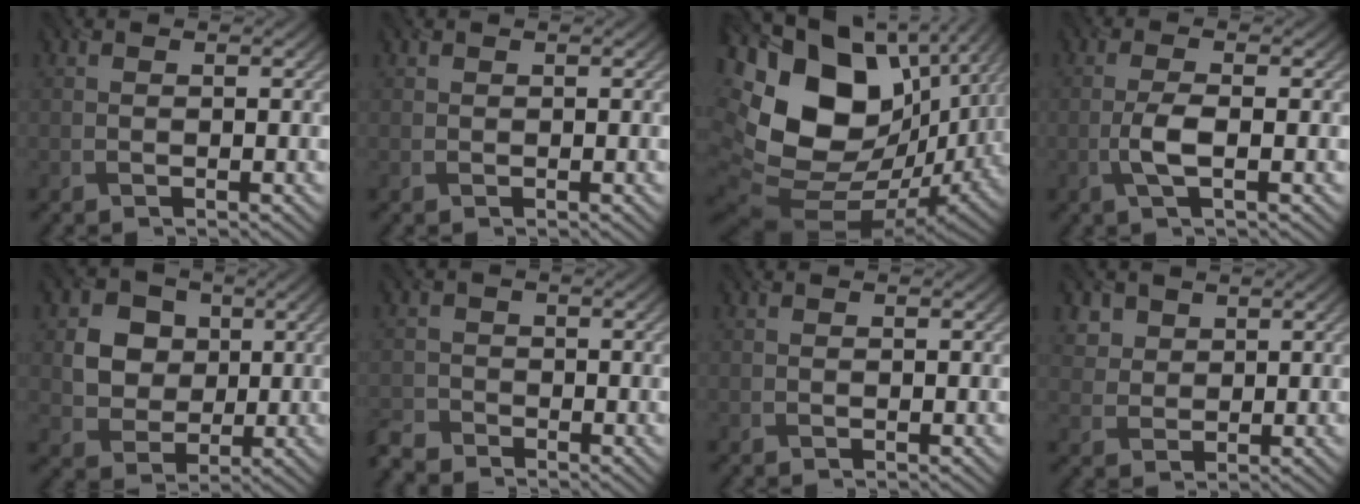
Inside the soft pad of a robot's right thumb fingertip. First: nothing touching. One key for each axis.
{"total": 0.0}
{"total": 21.8, "fx": 3.3, "fy": 14.6, "fz": 15.9, "tx": -0.338, "ty": -0.019, "tz": 0.108}
{"total": 3.3, "fx": -0.9, "fy": 0.8, "fz": 3.0, "tx": -0.067, "ty": 0.004, "tz": -0.024}
{"total": 6.2, "fx": 1.4, "fy": 5.4, "fz": 2.7, "tx": -0.078, "ty": -0.003, "tz": 0.015}
{"total": 3.3, "fx": -2.9, "fy": 1.4, "fz": 0.5, "tx": -0.015, "ty": -0.007, "tz": -0.071}
{"total": 0.0}
{"total": 3.3, "fx": 2.0, "fy": 2.4, "fz": 1.0, "tx": -0.040, "ty": -0.007, "tz": 0.052}